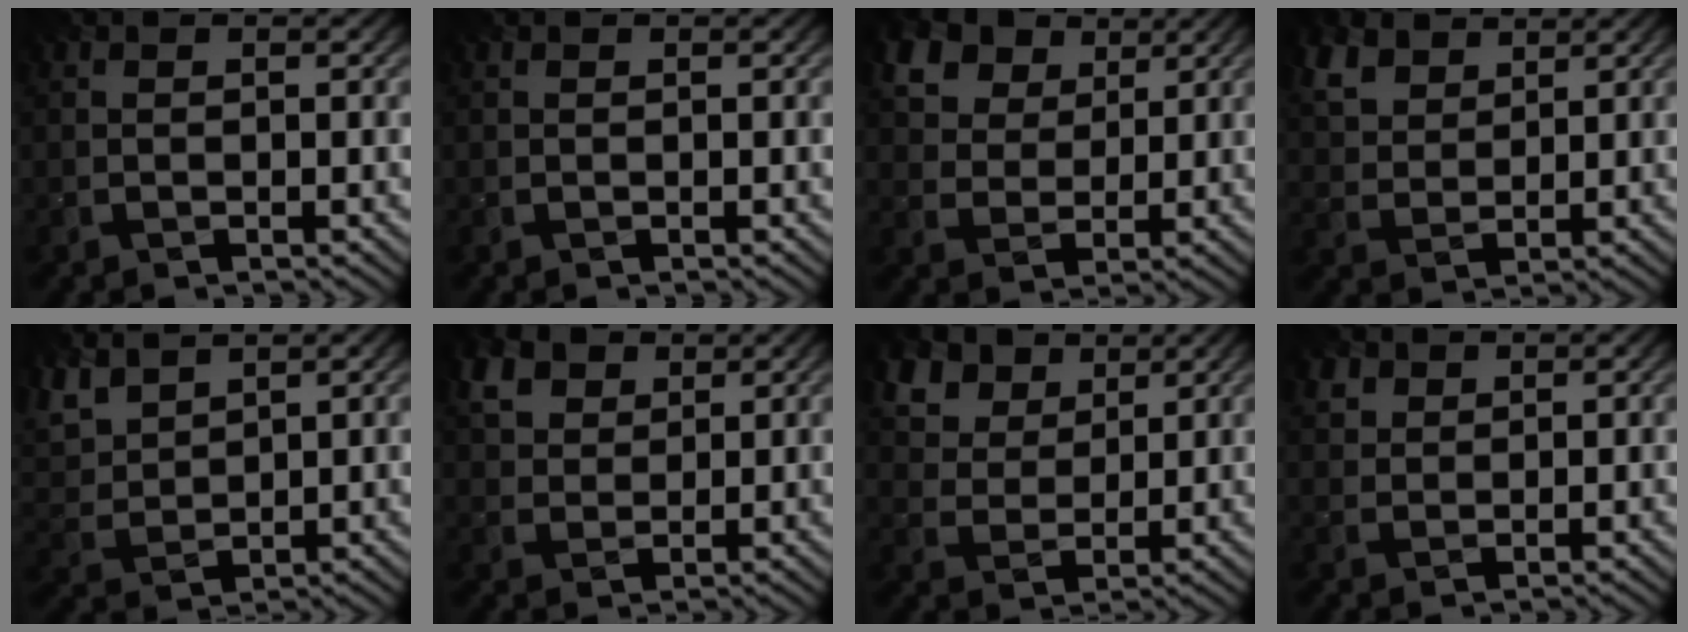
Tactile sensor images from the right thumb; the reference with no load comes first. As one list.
[{"total": 0.0}, {"total": 13.4, "force": [7.4, 9.0, 6.6], "torque": [-0.186, 0.018, 0.142]}, {"total": 6.4, "force": [3.9, 3.9, 3.3], "torque": [-0.098, 0.010, 0.074]}, {"total": 6.0, "force": [4.3, 2.8, 3.0], "torque": [-0.095, 0.009, 0.084]}, {"total": 5.4, "force": [2.7, 3.8, 2.8], "torque": [-0.075, 0.005, 0.051]}, {"total": 10.9, "force": [6.3, 7.1, 5.3], "torque": [-0.166, 0.003, 0.121]}, {"total": 2.6, "force": [1.6, 1.9, 0.9], "torque": [-0.028, -0.002, 0.039]}]